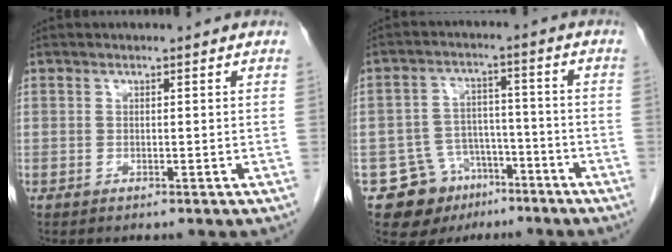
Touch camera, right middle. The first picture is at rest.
{"total": 9.4, "force": [-5.7, 7.1, 2.3], "torque": [-0.040, 0.026, -0.083]}